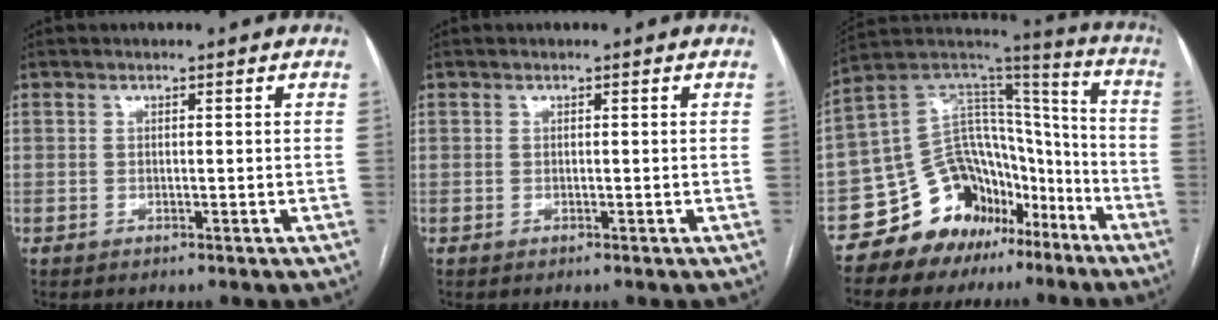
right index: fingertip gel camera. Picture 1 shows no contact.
{"total": 0.0}
{"total": 17.1, "force": [-10.7, 11.4, 7.0], "torque": [-0.102, 0.100, -0.171]}